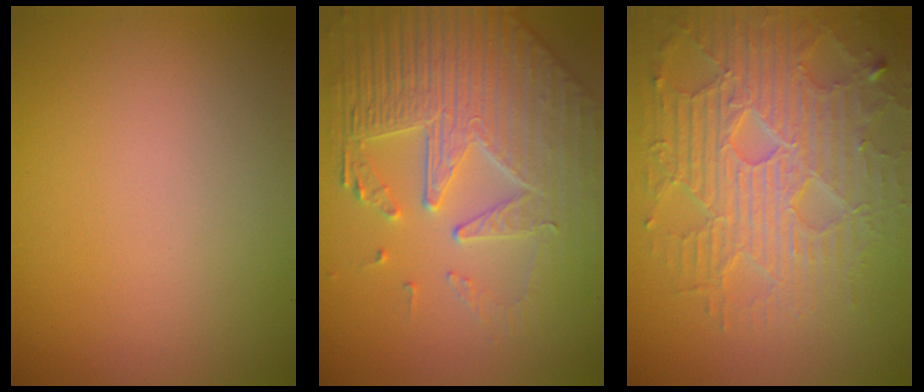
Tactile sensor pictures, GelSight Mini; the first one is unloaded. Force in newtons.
{"total": 6.8, "press": 5.5, "slide": 4.0}
{"total": 7.0, "press": 5.7, "slide": 4.0}